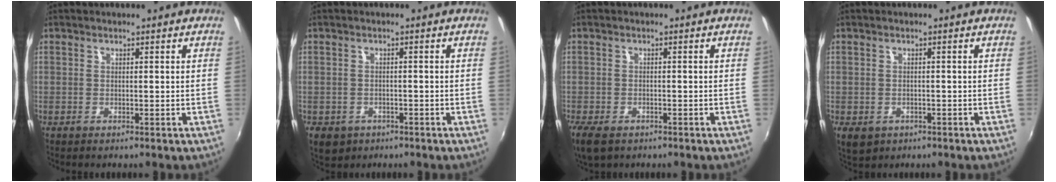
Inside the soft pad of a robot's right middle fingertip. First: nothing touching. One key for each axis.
{"total": 5.1, "fx": -2.4, "fy": 4.0, "fz": 2.1, "tx": -0.049, "ty": -0.012, "tz": -0.031}
{"total": 5.9, "fx": -3.9, "fy": 3.1, "fz": 3.3, "tx": -0.082, "ty": -0.024, "tz": -0.070}
{"total": 4.9, "fx": -2.1, "fy": 3.7, "fz": 2.5, "tx": -0.052, "ty": -0.017, "tz": -0.027}